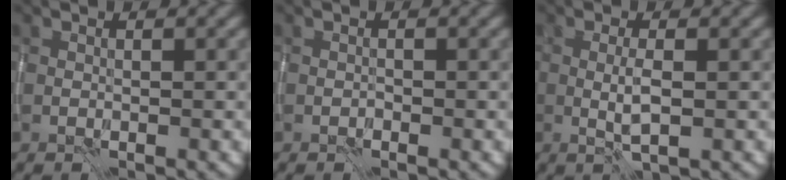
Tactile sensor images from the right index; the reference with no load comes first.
{"total": 0.6, "force": [-0.5, 0.4, 0.1], "torque": [-0.004, -0.002, -0.008]}
{"total": 1.9, "force": [-0.2, 0.3, 1.8], "torque": [-0.038, -0.002, -0.001]}